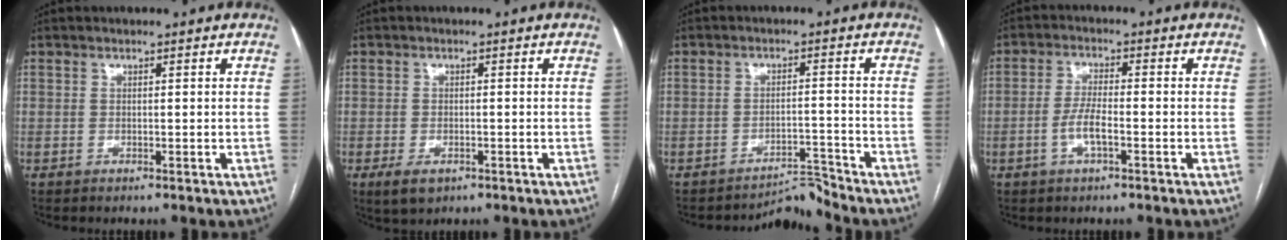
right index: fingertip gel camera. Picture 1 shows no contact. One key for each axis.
{"total": 3.7, "fx": -1.8, "fy": 2.0, "fz": 2.5, "tx": -0.048, "ty": -0.005, "tz": -0.020}
{"total": 4.0, "fx": -3.8, "fy": -0.8, "fz": -1.1, "tx": 0.024, "ty": 0.007, "tz": -0.057}
{"total": 4.5, "fx": -1.5, "fy": 0.9, "fz": 4.1, "tx": -0.083, "ty": 0.004, "tz": -0.030}